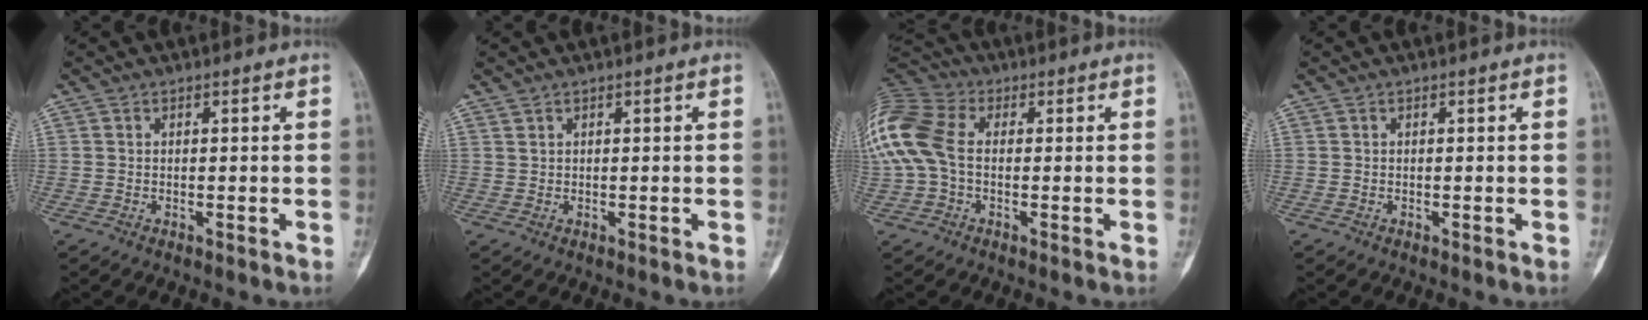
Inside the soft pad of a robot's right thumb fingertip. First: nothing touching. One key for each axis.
{"total": 0.7, "fx": 0.7, "fy": 0.2, "fz": 0.2, "tx": -0.002, "ty": -0.002, "tz": 0.016}
{"total": 16.8, "fx": 1.2, "fy": 11.6, "fz": 12.2, "tx": -0.307, "ty": 0.030, "tz": 0.018}
{"total": 0.0}